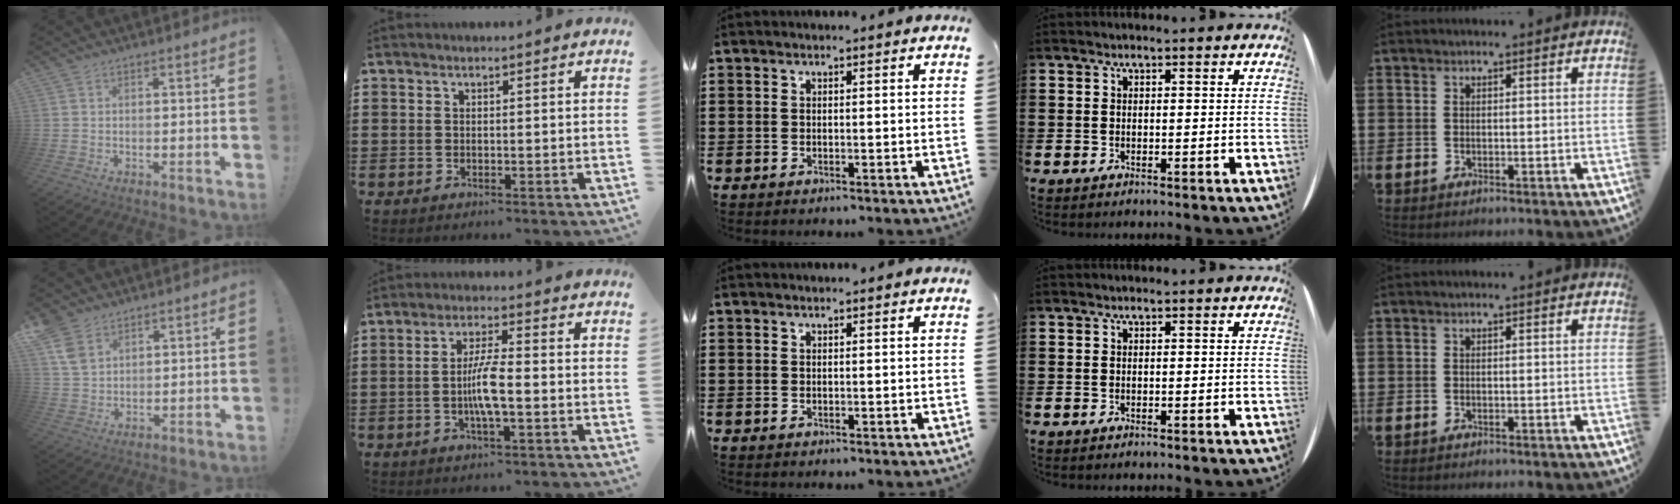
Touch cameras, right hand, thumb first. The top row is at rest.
{"thumb": {"total": 7.9, "force": [5.0, 4.9, 3.8], "torque": [-0.064, -0.017, 0.100]}, "index": {"total": 5.8, "force": [-1.3, 1.0, 5.6], "torque": [-0.112, -0.001, -0.029]}}